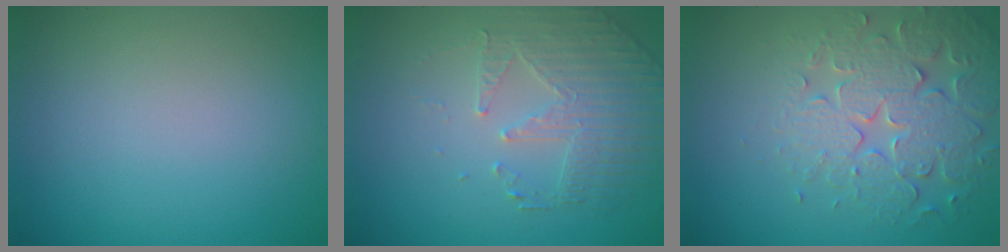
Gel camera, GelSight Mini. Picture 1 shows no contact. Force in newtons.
{"total": 2.5, "press": 2.2, "slide": 1.2}
{"total": 4.6, "press": 4.6, "slide": 0.7}